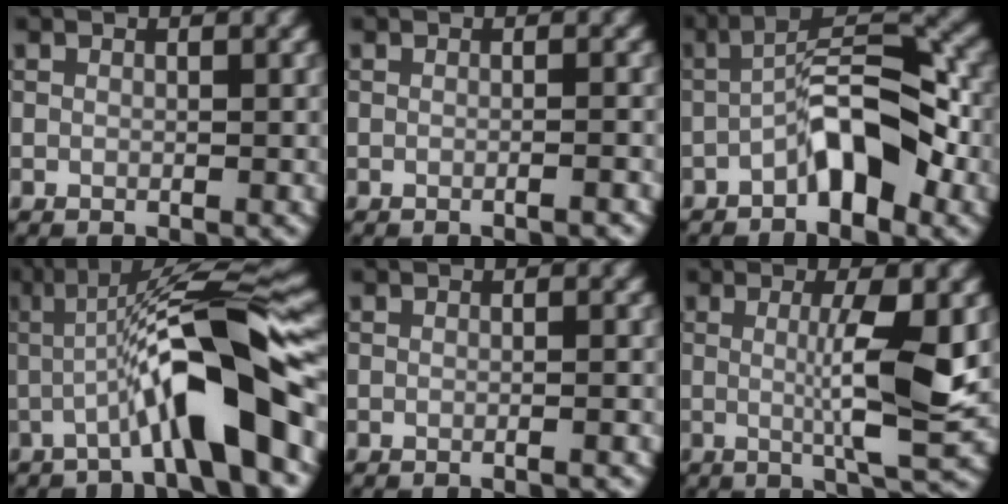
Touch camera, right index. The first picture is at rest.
{"total": 1.2, "force": [-0.6, 0.2, 1.0], "torque": [-0.009, 0.002, -0.020]}
{"total": 6.3, "force": [-2.6, 2.3, 5.3], "torque": [-0.083, 0.025, -0.049]}
{"total": 10.3, "force": [-2.0, 1.7, 9.9], "torque": [-0.145, 0.021, -0.042]}
{"total": 0.9, "force": [-0.4, 0.2, 0.7], "torque": [-0.006, 0.001, -0.015]}
{"total": 6.2, "force": [0.2, 0.9, 6.1], "torque": [-0.100, -0.006, 0.005]}